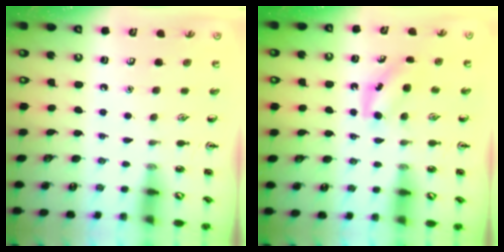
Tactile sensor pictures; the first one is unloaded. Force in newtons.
{"total": 4.4, "press": 4.1, "slide": 1.4}